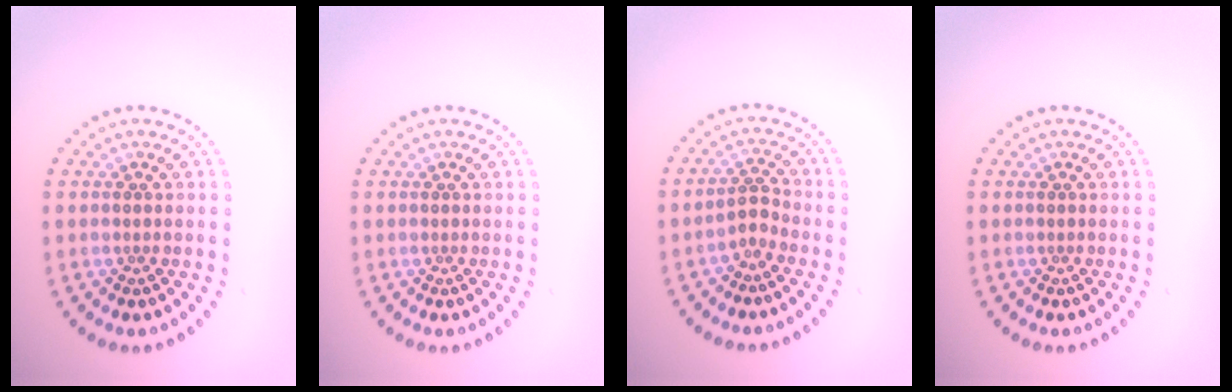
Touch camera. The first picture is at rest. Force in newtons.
{"total": 0.0}
{"total": 1.5, "press": 1.0, "slide": 1.2}
{"total": 0.0}